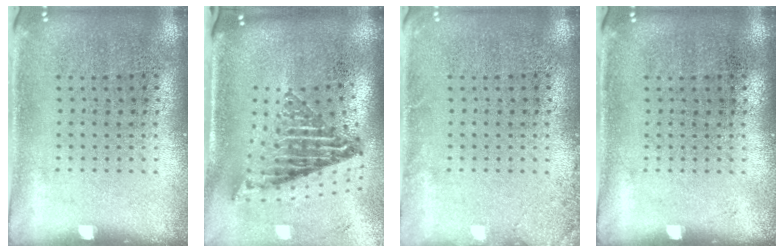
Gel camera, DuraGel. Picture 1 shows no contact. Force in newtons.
{"total": 2.4, "press": 1.6, "slide": 1.8}
{"total": 1.3, "press": 1.3, "slide": 0.2}
{"total": 0.0}